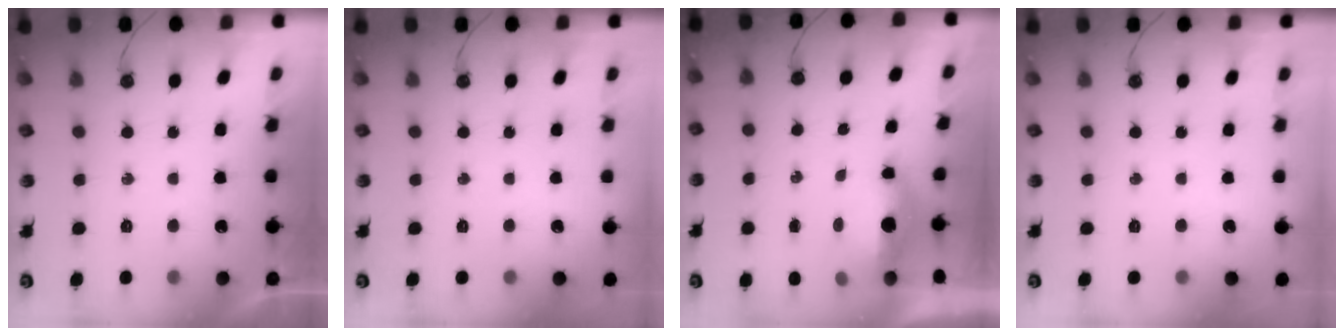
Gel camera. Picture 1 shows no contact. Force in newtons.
{"total": 0.0}
{"total": 6.0, "press": 5.4, "slide": 2.6}
{"total": 0.0}